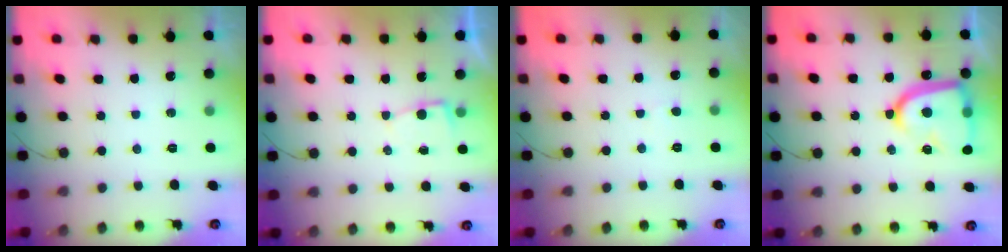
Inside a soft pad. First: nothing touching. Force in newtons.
{"total": 2.3, "press": 2.3, "slide": 0.3}
{"total": 2.2, "press": 2.2, "slide": 0.2}
{"total": 18.6, "press": 18.5, "slide": 1.6}